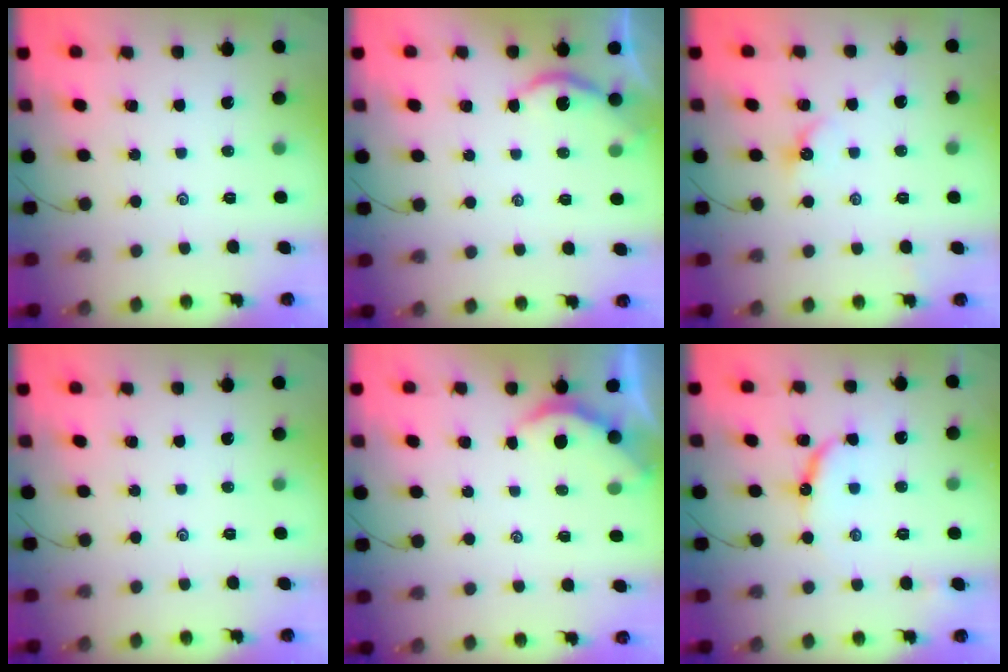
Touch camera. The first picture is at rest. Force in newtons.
{"total": 5.5, "press": 5.5, "slide": 0.4}
{"total": 4.2, "press": 4.2, "slide": 0.6}
{"total": 0.0}
{"total": 2.6, "press": 2.5, "slide": 0.2}
{"total": 10.1, "press": 10.1, "slide": 0.8}